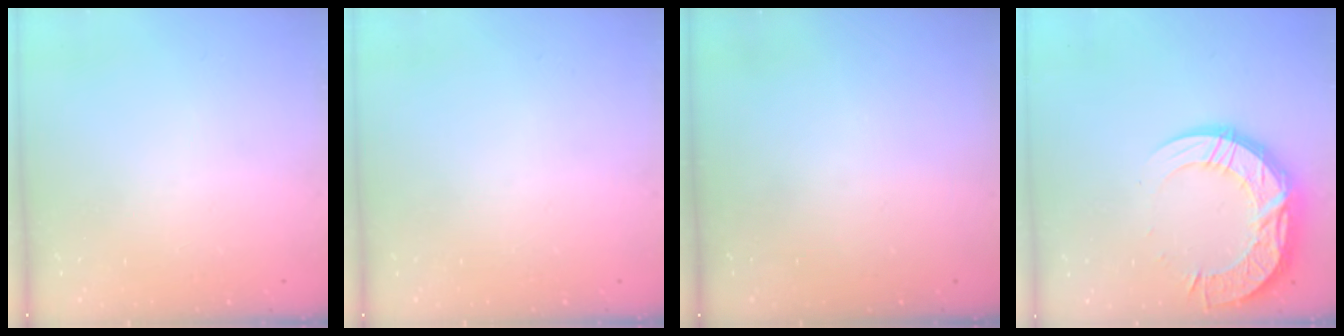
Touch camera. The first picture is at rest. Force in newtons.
{"total": 0.0}
{"total": 0.0}
{"total": 17.4, "press": 17.4, "slide": 1.3}